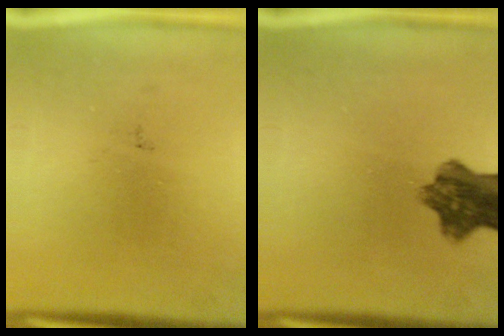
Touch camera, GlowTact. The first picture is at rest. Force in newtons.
{"total": 8.1}